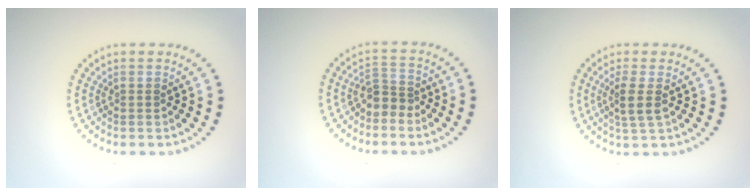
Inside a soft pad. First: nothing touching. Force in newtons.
{"total": 2.1, "press": 1.6, "slide": 1.3}
{"total": 2.1, "press": 1.7, "slide": 1.2}